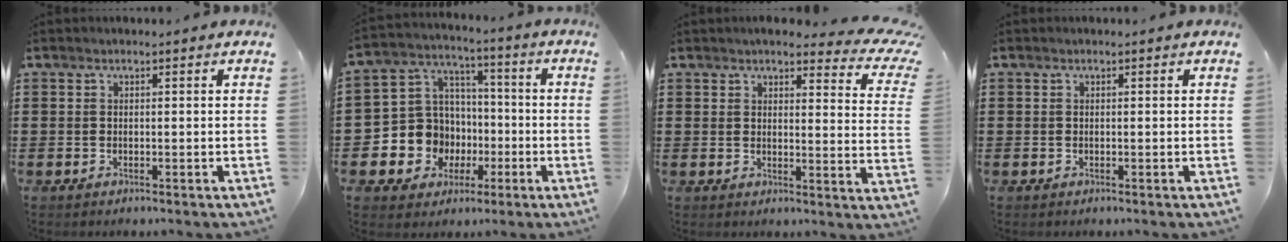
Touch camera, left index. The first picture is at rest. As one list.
[{"total": 9.5, "force": [-2.1, 9.1, 1.8], "torque": [-0.096, 0.001, -0.036]}, {"total": 4.8, "force": [4.1, 0.7, 2.4], "torque": [-0.047, -0.023, 0.068]}, {"total": 0.0}]